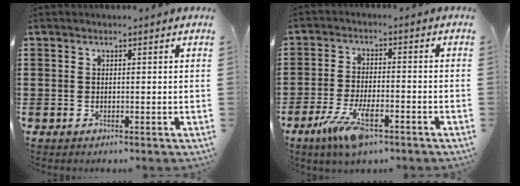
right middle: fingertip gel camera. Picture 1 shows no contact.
{"total": 7.9, "force": [-4.3, 2.5, 6.1], "torque": [-0.134, -0.009, -0.079]}